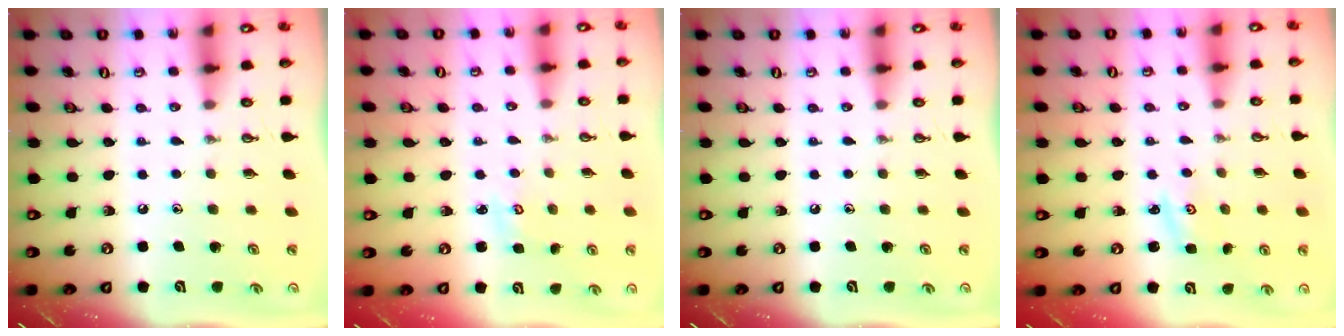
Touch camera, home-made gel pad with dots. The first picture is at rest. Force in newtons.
{"total": 2.5, "press": 2.5, "slide": 0.2}
{"total": 0.0}
{"total": 2.7, "press": 2.7, "slide": 0.4}